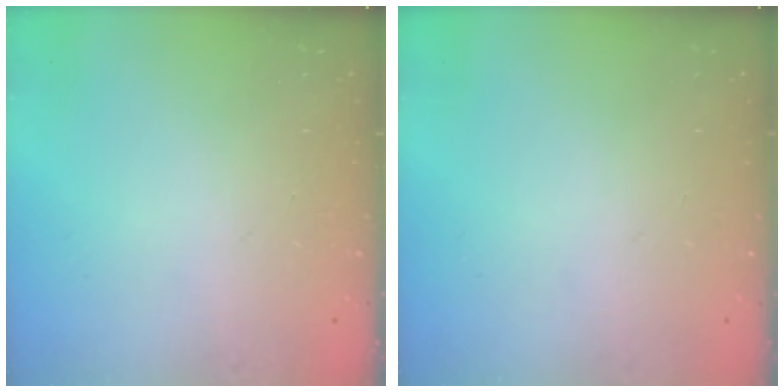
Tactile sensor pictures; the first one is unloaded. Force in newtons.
{"total": 0.0}